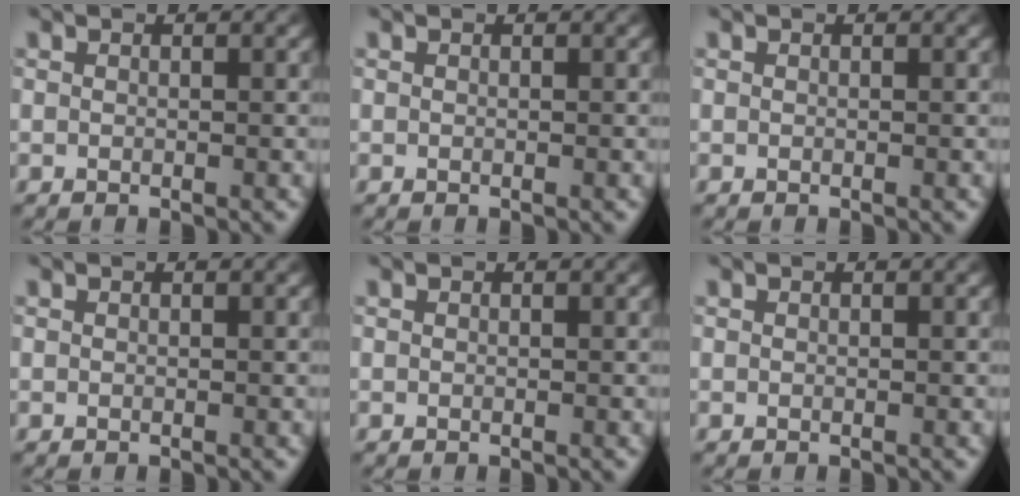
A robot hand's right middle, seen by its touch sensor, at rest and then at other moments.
{"total": 0.0}
{"total": 0.0}
{"total": 0.0}
{"total": 0.0}
{"total": 0.0}